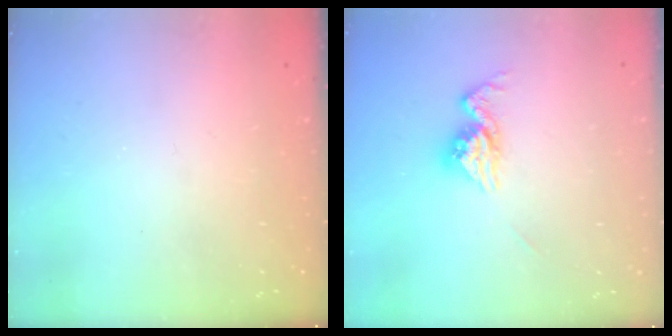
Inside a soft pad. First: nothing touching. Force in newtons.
{"total": 12.4, "press": 12.3, "slide": 1.0}